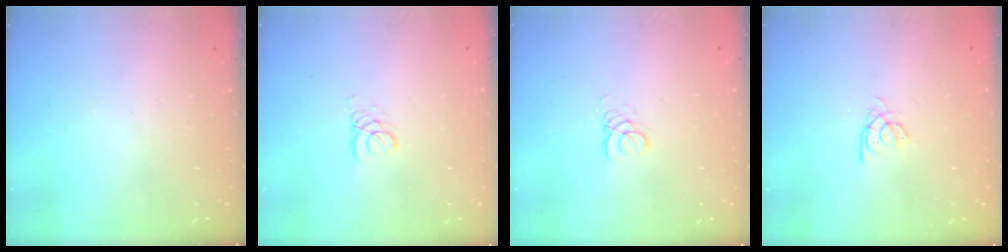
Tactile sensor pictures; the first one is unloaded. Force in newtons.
{"total": 2.6, "press": 2.6, "slide": 0.2}
{"total": 2.6, "press": 2.6, "slide": 0.2}
{"total": 2.0, "press": 1.9, "slide": 0.4}